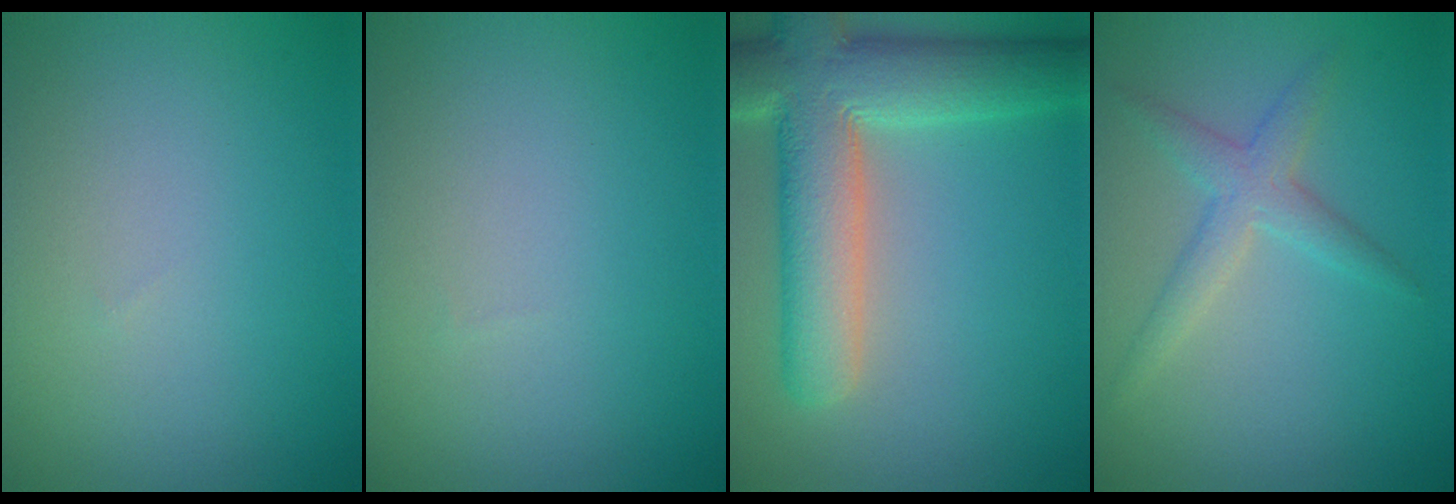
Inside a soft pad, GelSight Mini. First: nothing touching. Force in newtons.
{"total": 0.0}
{"total": 9.5, "press": 9.5, "slide": 1.2}
{"total": 1.7, "press": 1.7, "slide": 0.2}